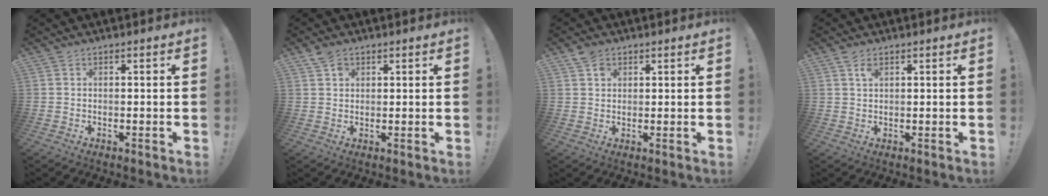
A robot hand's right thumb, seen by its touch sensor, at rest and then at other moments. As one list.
[{"total": 3.2, "force": [1.9, 2.2, 1.2], "torque": [-0.015, -0.004, 0.034]}, {"total": 3.4, "force": [2.1, 2.3, 1.1], "torque": [-0.014, -0.006, 0.038]}, {"total": 2.5, "force": [1.5, 1.2, 1.6], "torque": [-0.021, -0.003, 0.024]}]